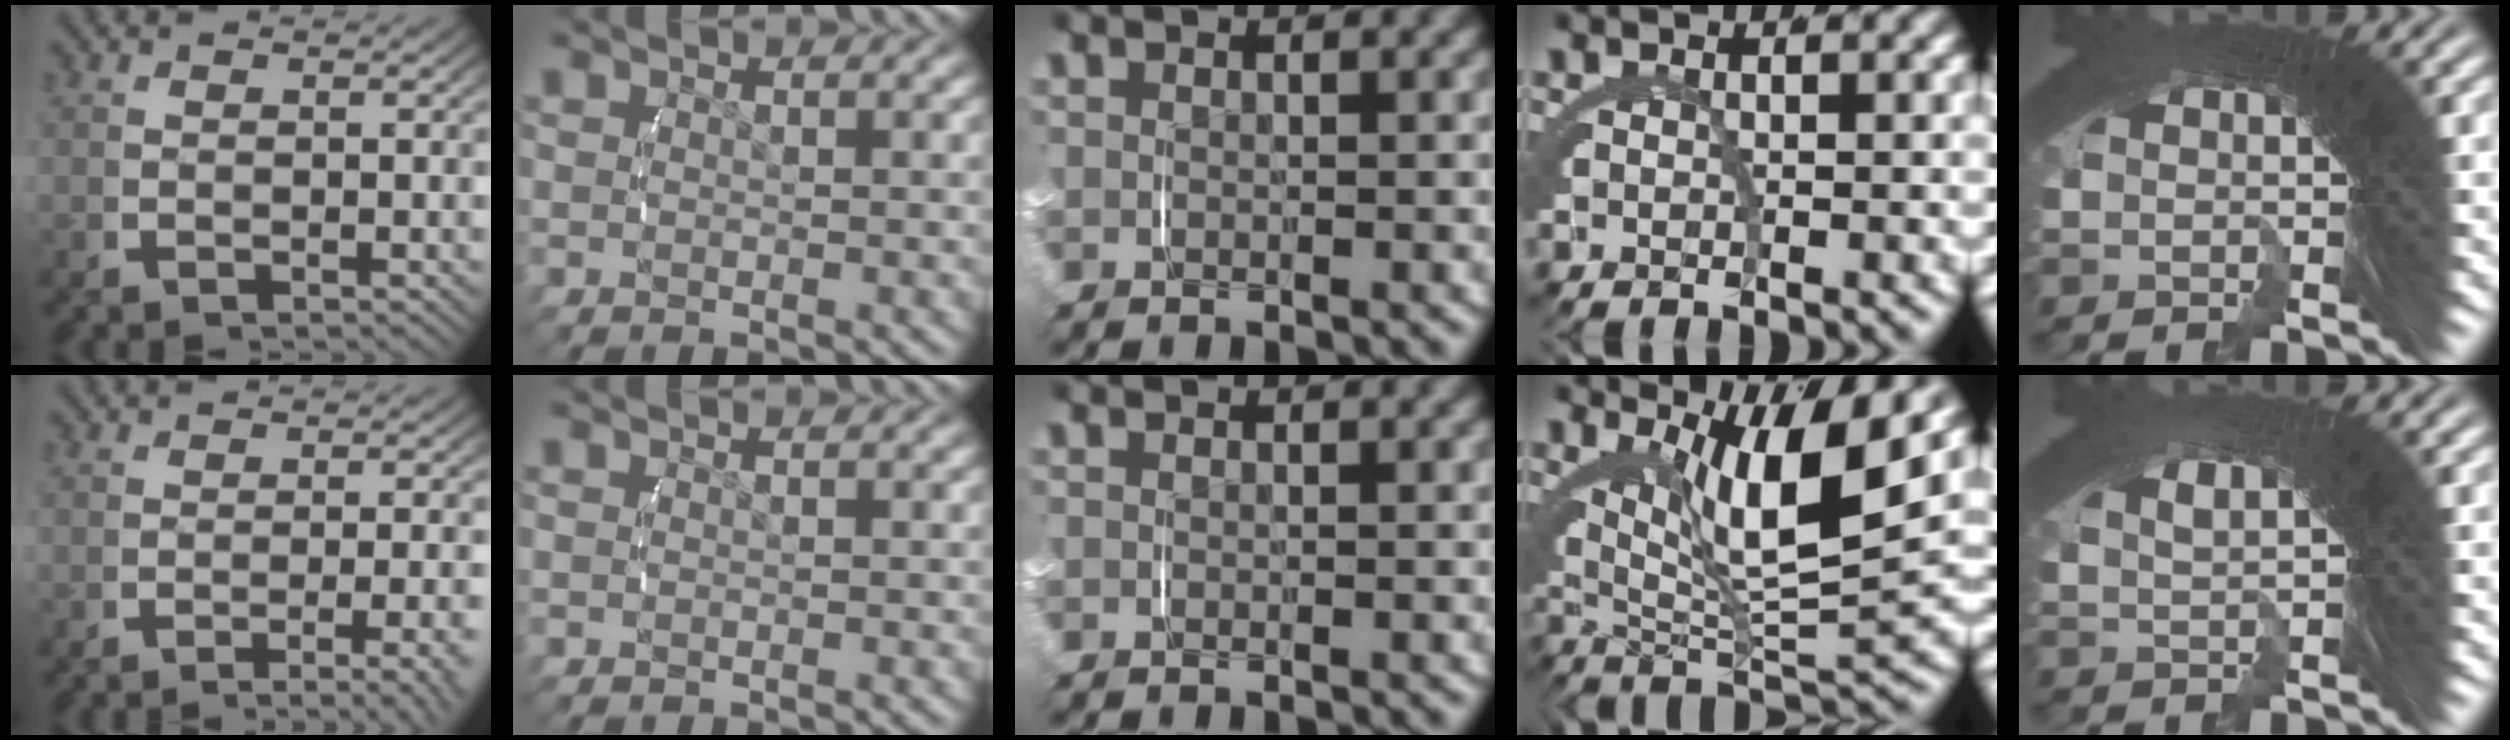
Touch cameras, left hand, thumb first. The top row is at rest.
{"thumb": {"total": 3.5, "force": [-1.7, 0.5, 3.1], "torque": [-0.046, -0.003, -0.025]}, "ring": {"total": 9.3, "force": [2.9, 3.1, 8.2], "torque": [-0.140, -0.002, 0.053]}, "little": {"total": 2.4, "force": [0.2, 1.6, 1.8], "torque": [-0.055, -0.004, 0.002]}}